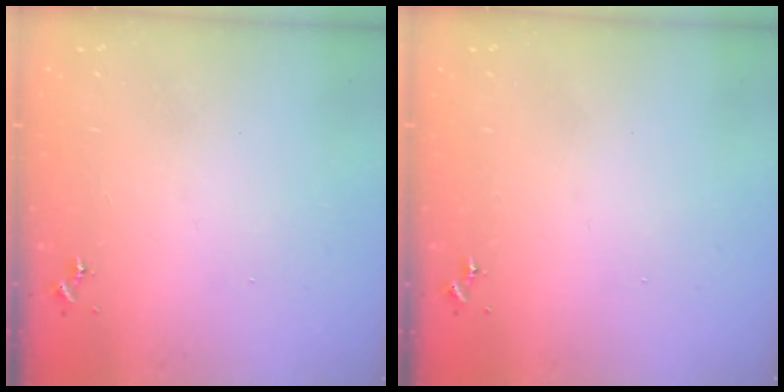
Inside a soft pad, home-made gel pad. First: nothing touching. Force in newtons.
{"total": 0.0}